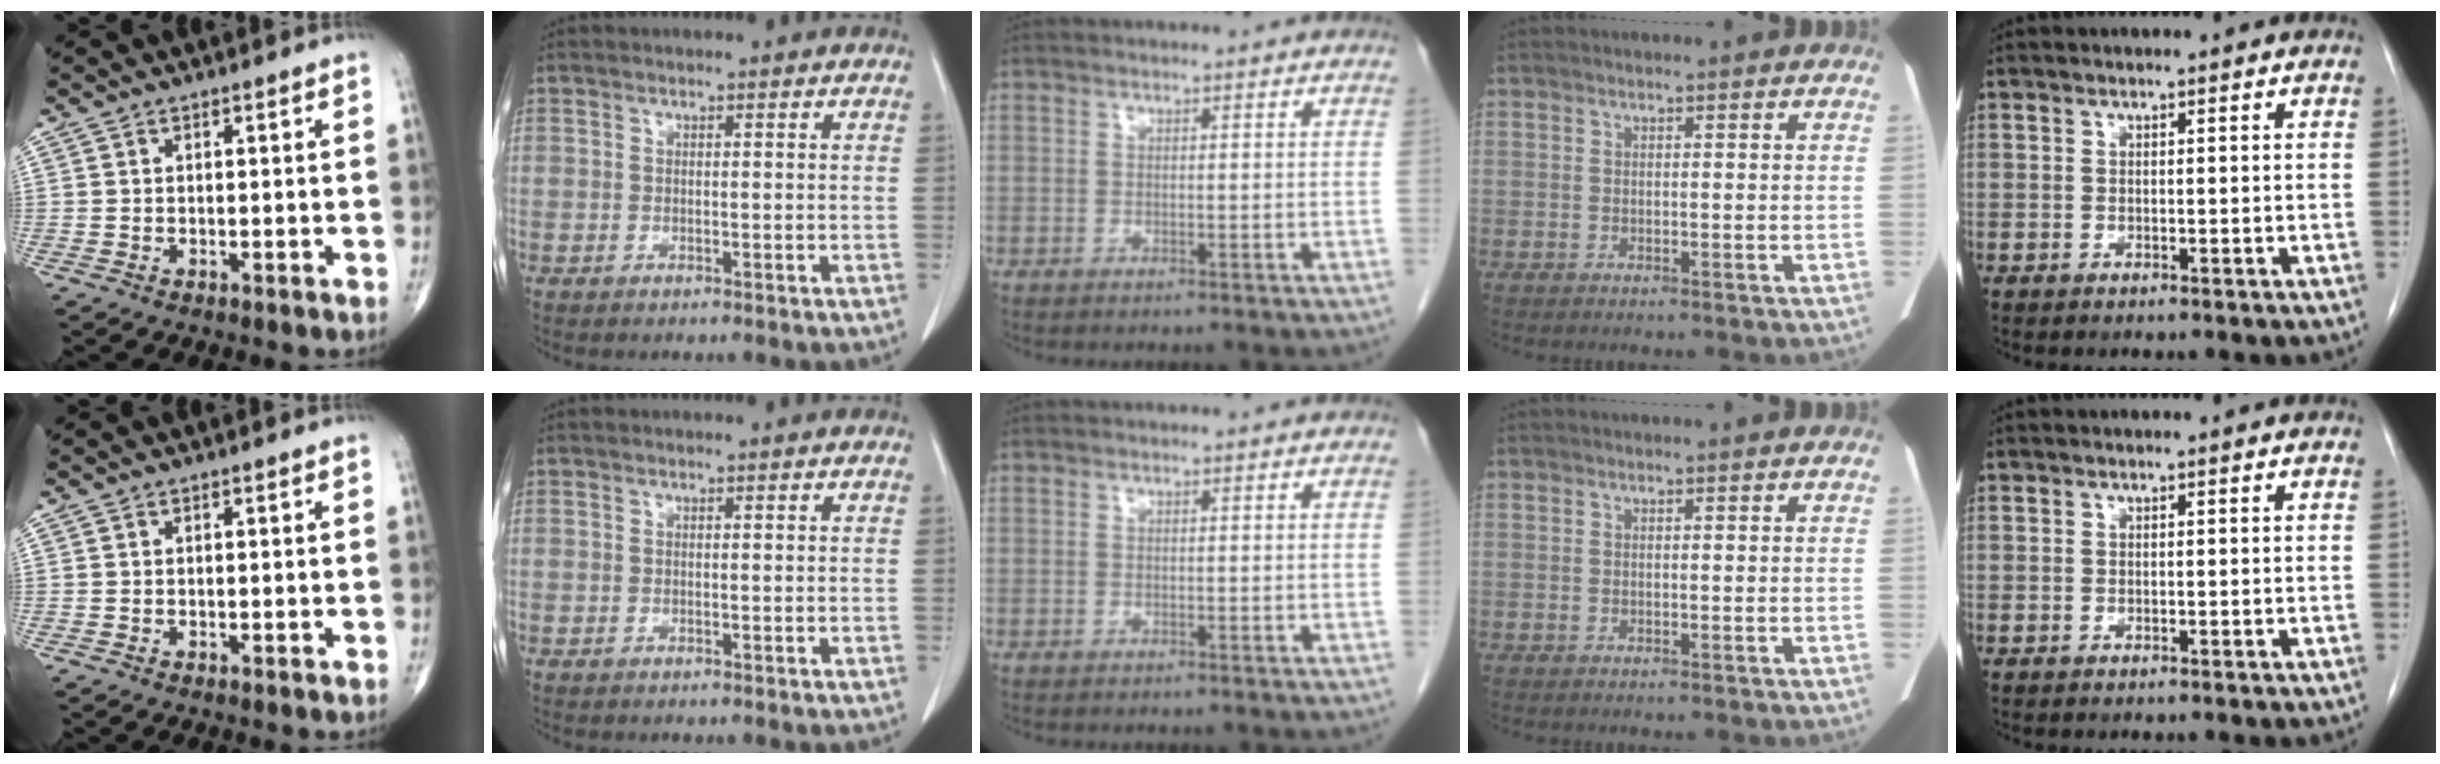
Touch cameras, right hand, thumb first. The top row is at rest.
{}